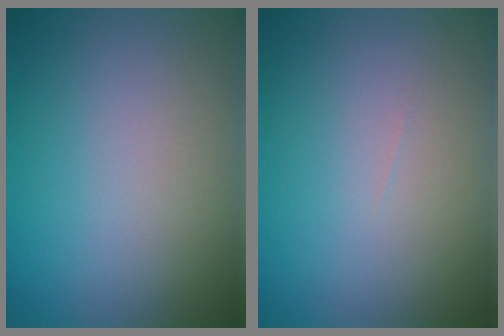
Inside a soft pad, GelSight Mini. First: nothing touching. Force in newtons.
{"total": 0.0}